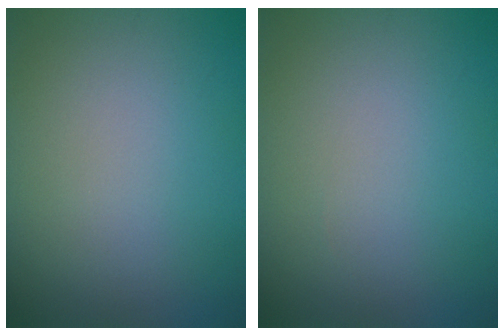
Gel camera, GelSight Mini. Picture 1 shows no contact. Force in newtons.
{"total": 0.0}